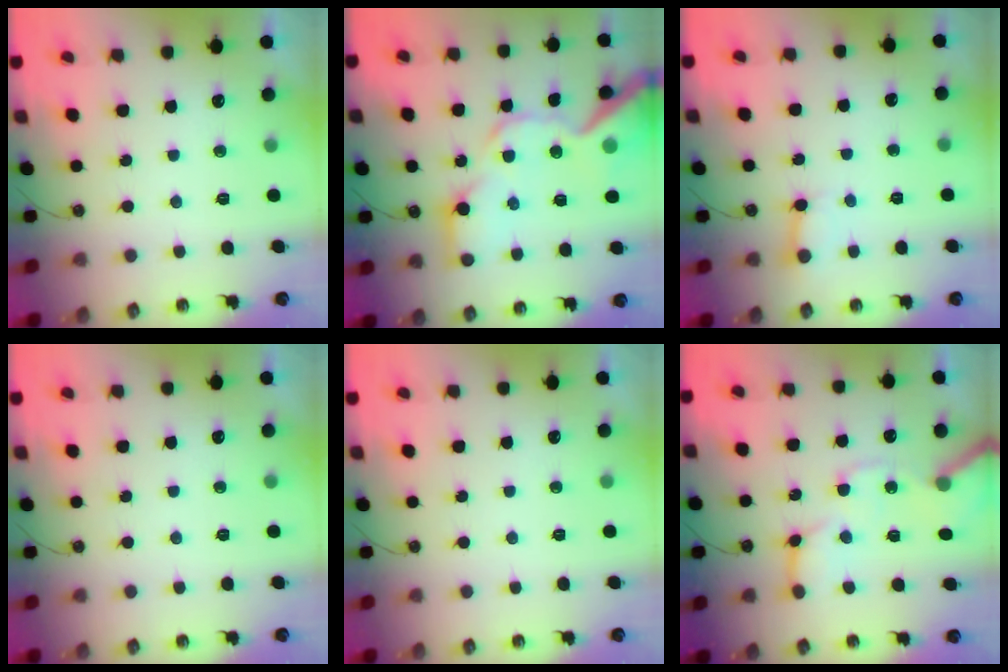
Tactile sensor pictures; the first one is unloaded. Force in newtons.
{"total": 20.6, "press": 20.4, "slide": 2.7}
{"total": 2.7, "press": 2.7, "slide": 0.3}
{"total": 0.0}
{"total": 0.0}
{"total": 13.1, "press": 13.0, "slide": 1.7}